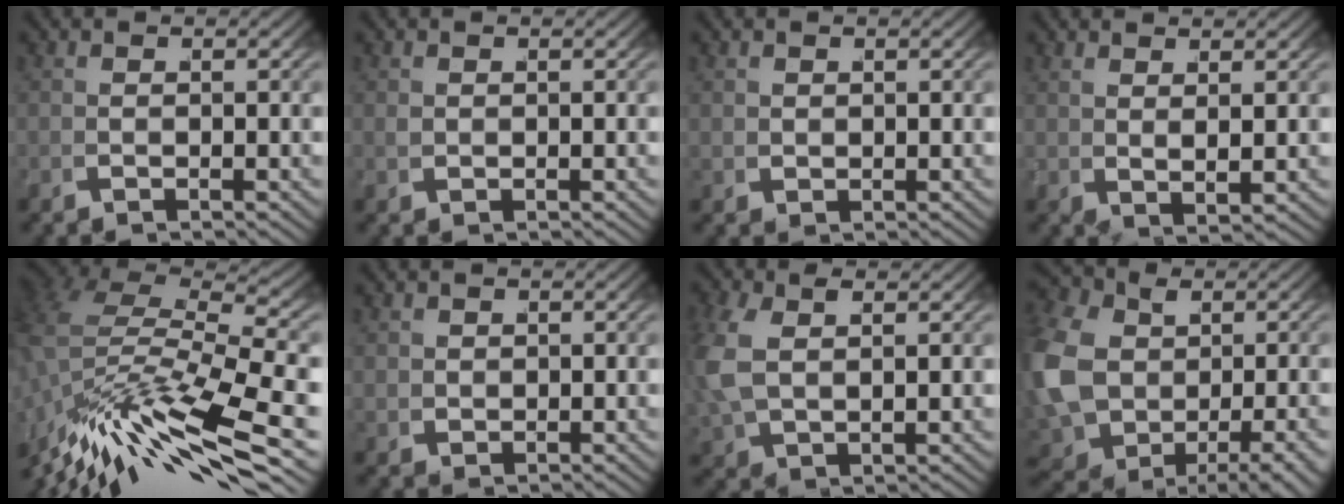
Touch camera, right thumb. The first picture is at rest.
{"total": 0.6, "force": [0.6, 0.3, 0.1], "torque": [-0.010, -0.008, 0.017]}
{"total": 1.0, "force": [0.8, 0.5, 0.2], "torque": [-0.008, -0.010, 0.024]}
{"total": 2.2, "force": [1.9, -0.5, 0.9], "torque": [-0.019, -0.005, 0.049]}
{"total": 10.4, "force": [-1.1, 6.0, 8.4], "torque": [-0.193, -0.029, 0.005]}
{"total": 1.3, "force": [0.9, 0.9, 0.3], "torque": [-0.010, -0.010, 0.026]}
{"total": 3.5, "force": [1.6, 1.9, 2.5], "torque": [-0.081, -0.008, 0.049]}
{"total": 9.5, "force": [-0.2, 7.1, 6.2], "torque": [-0.174, -0.055, 0.037]}